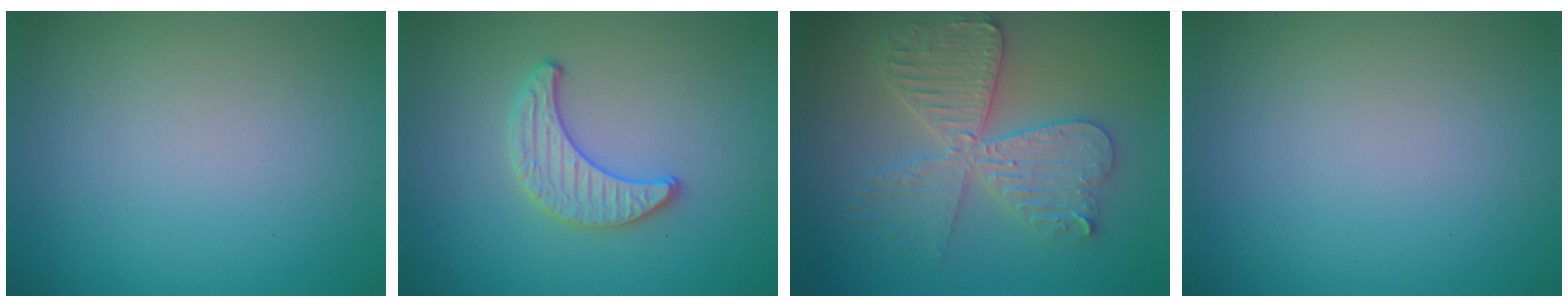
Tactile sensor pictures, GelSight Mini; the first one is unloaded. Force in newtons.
{"total": 2.0, "press": 2.0, "slide": 0.1}
{"total": 5.6, "press": 5.5, "slide": 0.8}
{"total": 0.0}